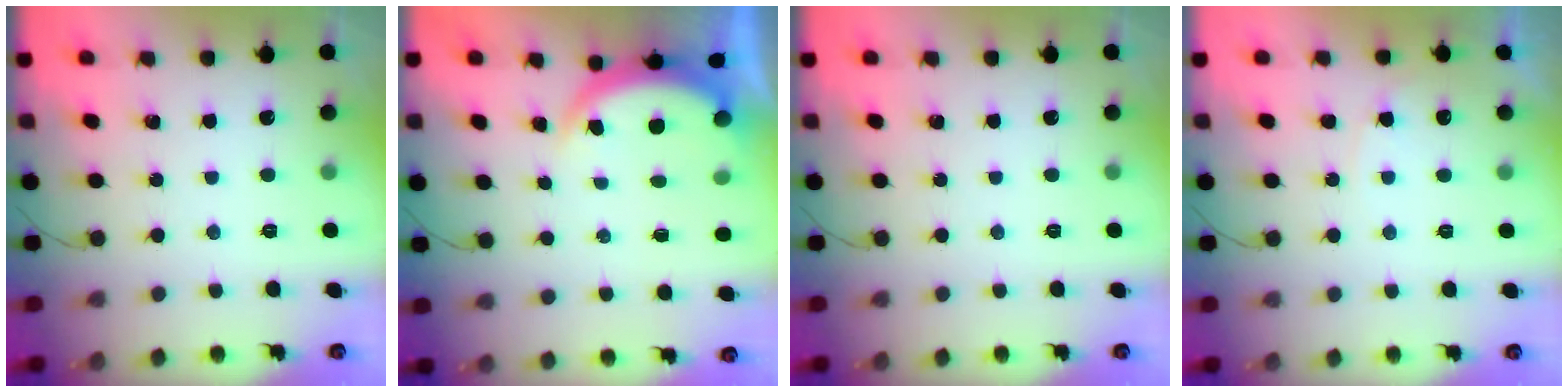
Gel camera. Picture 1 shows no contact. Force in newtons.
{"total": 5.1, "press": 5.0, "slide": 0.9}
{"total": 0.0}
{"total": 4.2, "press": 4.2, "slide": 0.3}